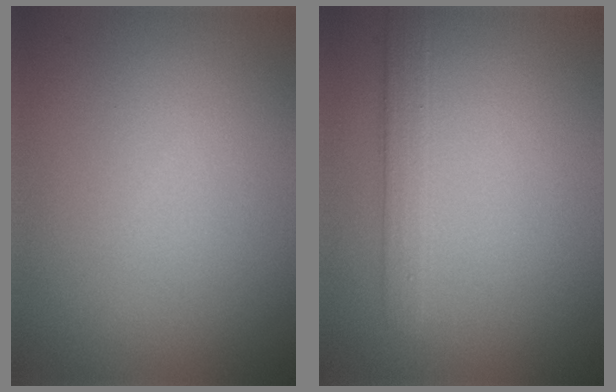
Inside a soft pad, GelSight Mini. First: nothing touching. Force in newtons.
{"total": 2.3, "press": 2.3, "slide": 0.2}